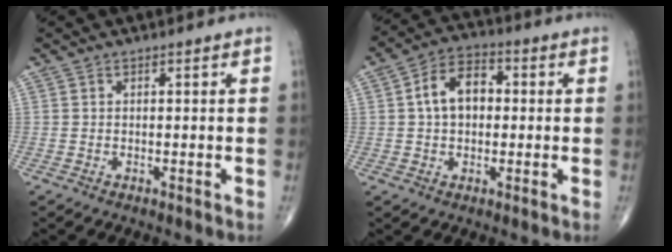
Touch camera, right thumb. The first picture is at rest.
{"total": 8.8, "force": [0.8, 6.0, 6.4], "torque": [-0.094, 0.021, 0.005]}